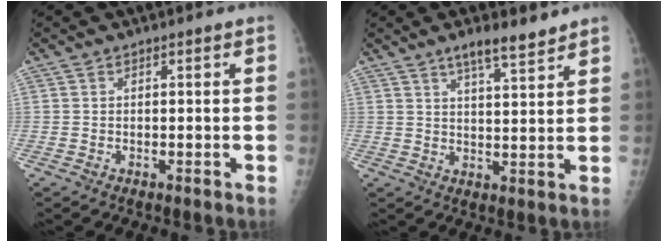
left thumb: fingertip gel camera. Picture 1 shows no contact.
{"total": 6.3, "force": [4.8, 1.1, 3.9], "torque": [-0.057, -0.030, 0.078]}